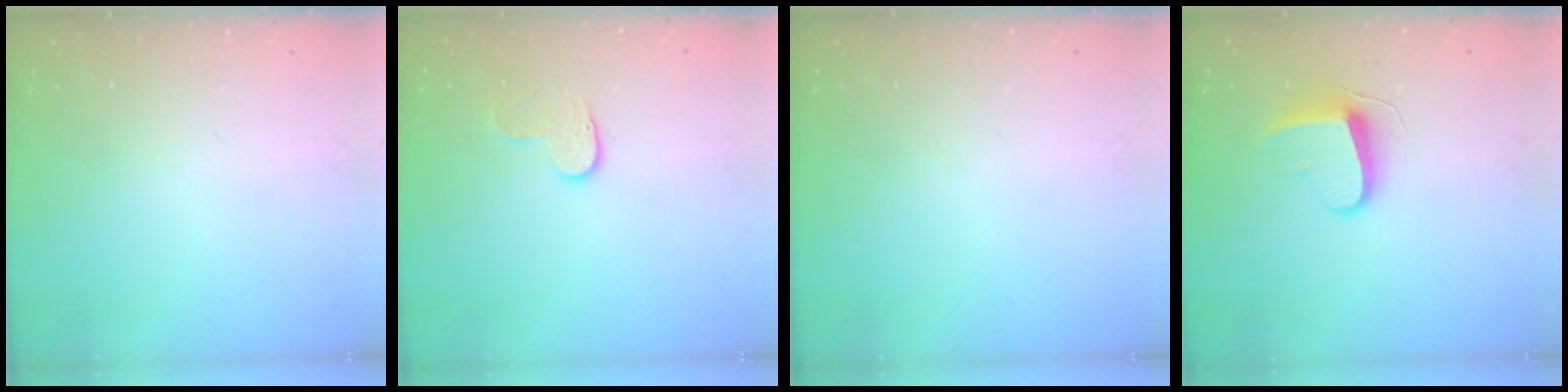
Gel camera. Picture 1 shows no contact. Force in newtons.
{"total": 5.1, "press": 5.1, "slide": 0.5}
{"total": 0.0}
{"total": 9.5, "press": 9.5, "slide": 0.2}